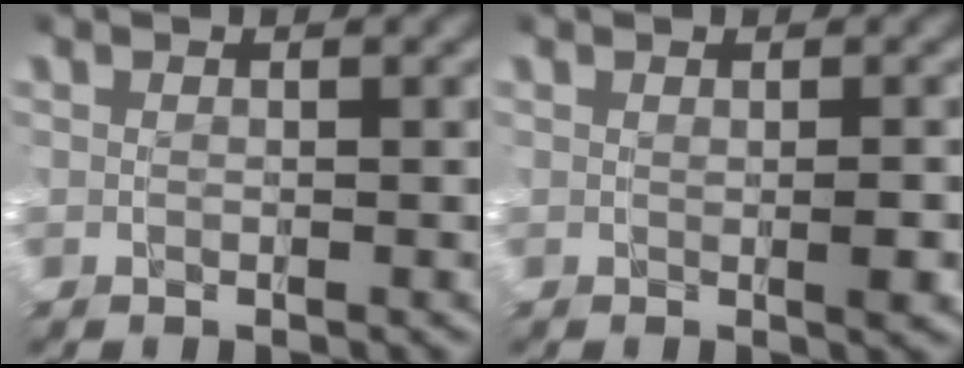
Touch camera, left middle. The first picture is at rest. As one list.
[{"total": 0.8, "force": [0.0, 0.0, 0.8], "torque": [-0.002, 0.000, -0.001]}]